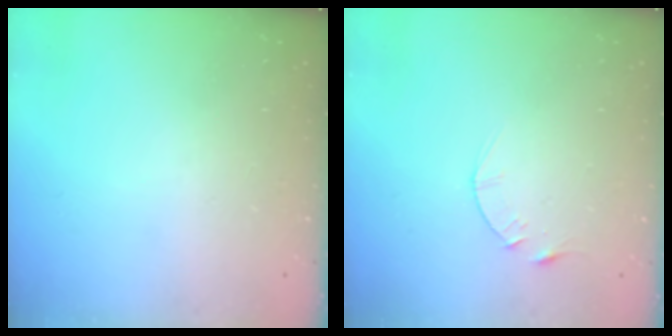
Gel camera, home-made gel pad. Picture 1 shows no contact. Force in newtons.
{"total": 3.1, "press": 3.1, "slide": 0.4}